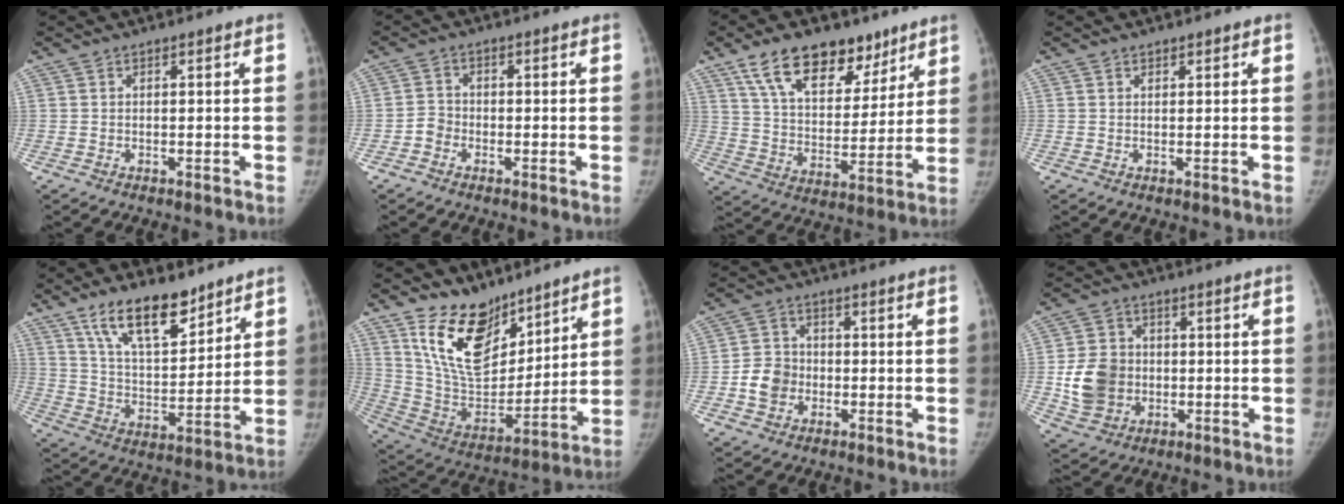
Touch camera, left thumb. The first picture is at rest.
{"total": 2.7, "force": [-1.3, 2.2, 0.7], "torque": [-0.003, 0.012, -0.033]}
{"total": 18.0, "force": [11.6, 9.9, 9.5], "torque": [-0.109, -0.047, 0.198]}
{"total": 0.6, "force": [0.5, 0.3, 0.1], "torque": [0.002, -0.003, 0.006]}
{"total": 14.6, "force": [10.2, 5.9, 8.7], "torque": [-0.115, -0.065, 0.187]}
{"total": 17.9, "force": [12.3, 9.5, 8.9], "torque": [-0.102, -0.078, 0.239]}
{"total": 6.5, "force": [-1.5, 5.7, 2.9], "torque": [-0.032, 0.017, -0.032]}
{"total": 10.8, "force": [-0.8, 9.3, 5.5], "torque": [-0.079, 0.006, -0.008]}